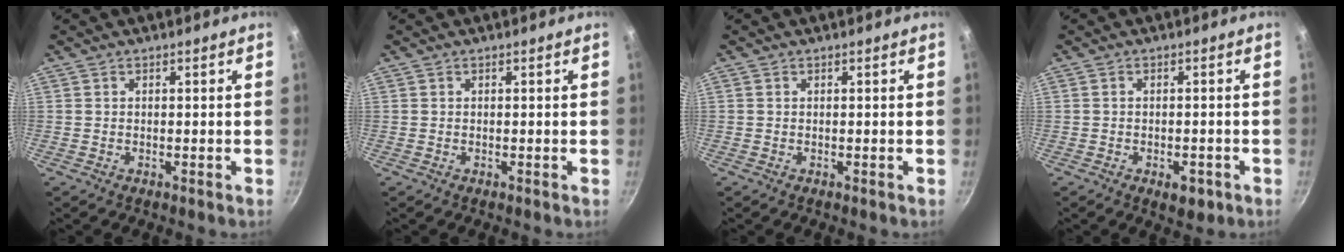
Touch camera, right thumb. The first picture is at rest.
{"total": 0.0}
{"total": 0.0}
{"total": 4.2, "force": [-1.9, 2.2, 3.0], "torque": [-0.032, 0.012, -0.019]}